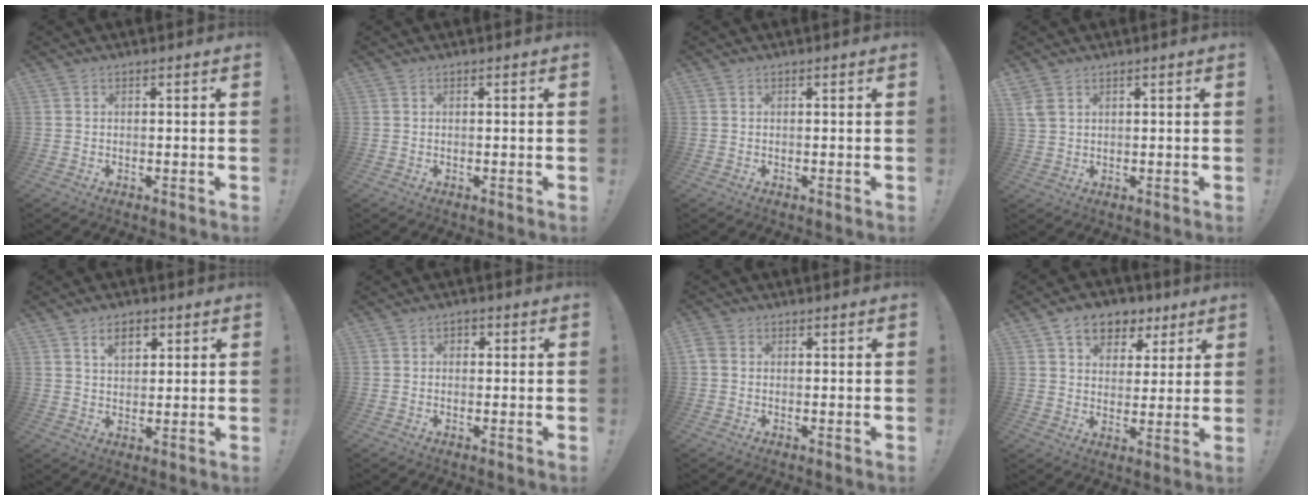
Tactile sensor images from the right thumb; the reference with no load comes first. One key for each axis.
{"total": 0.0}
{"total": 0.0}
{"total": 3.3, "fx": 1.9, "fy": 2.1, "fz": 1.7, "tx": -0.034, "ty": -0.003, "tz": 0.039}
{"total": 5.7, "fx": 2.8, "fy": 3.7, "fz": 3.4, "tx": -0.051, "ty": -0.002, "tz": 0.048}
{"total": 1.5, "fx": -0.4, "fy": 1.3, "fz": 0.7, "tx": -0.009, "ty": 0.006, "tz": -0.009}
{"total": 2.7, "fx": 0.2, "fy": 2.1, "fz": 1.6, "tx": -0.030, "ty": 0.006, "tz": 0.008}
{"total": 9.6, "fx": 5.4, "fy": 7.0, "fz": 4.0, "tx": -0.053, "ty": -0.024, "tz": 0.102}